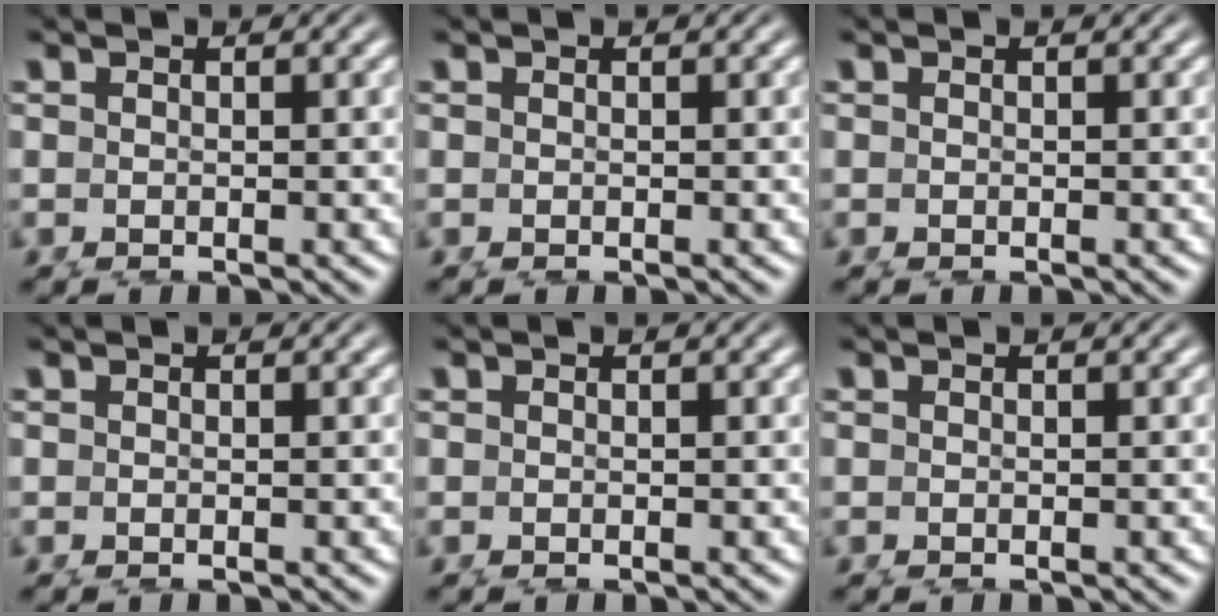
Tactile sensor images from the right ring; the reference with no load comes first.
{"total": 0.0}
{"total": 0.0}
{"total": 0.0}
{"total": 0.0}
{"total": 0.0}